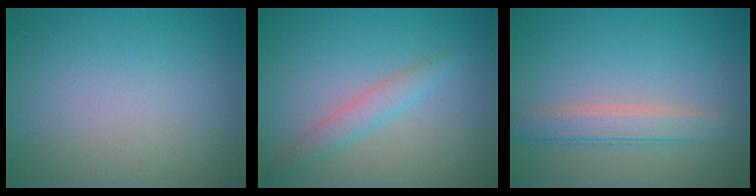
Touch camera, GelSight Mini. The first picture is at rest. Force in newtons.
{"total": 2.1, "press": 2.1, "slide": 0.1}
{"total": 2.8, "press": 2.8, "slide": 0.3}